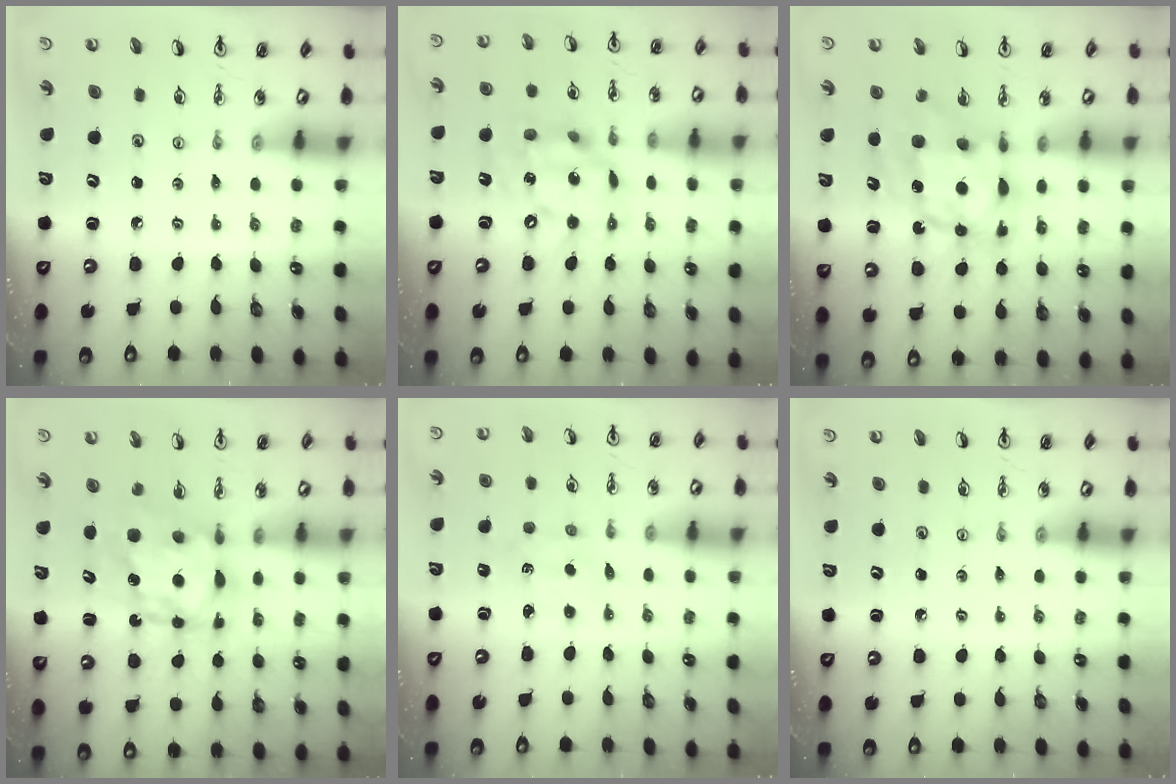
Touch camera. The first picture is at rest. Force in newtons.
{"total": 14.2, "press": 14.1, "slide": 1.0}
{"total": 11.2, "press": 11.2, "slide": 0.8}
{"total": 9.2, "press": 9.2, "slide": 0.7}
{"total": 1.5, "press": 1.5, "slide": 0.3}
{"total": 0.0}